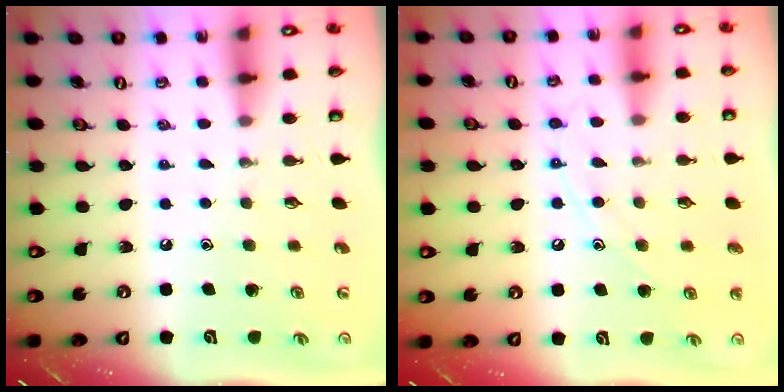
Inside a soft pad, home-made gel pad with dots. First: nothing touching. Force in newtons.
{"total": 8.5, "press": 8.5, "slide": 0.7}